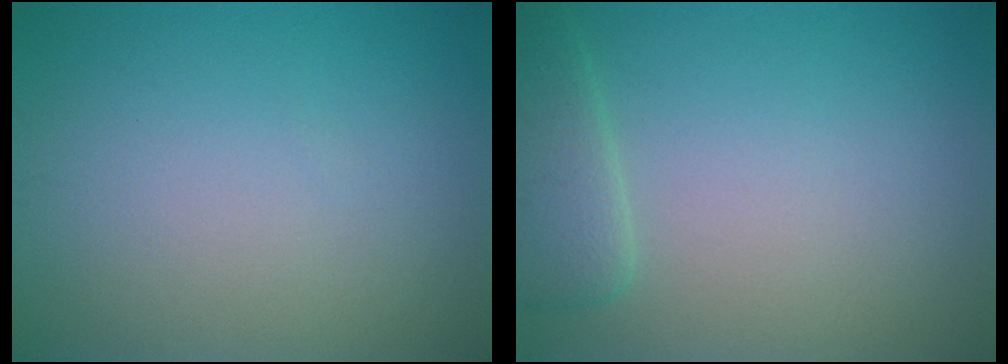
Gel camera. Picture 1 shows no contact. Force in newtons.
{"total": 2.9, "press": 2.9, "slide": 0.3}